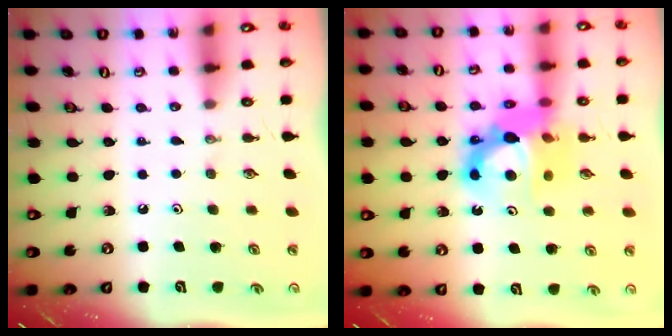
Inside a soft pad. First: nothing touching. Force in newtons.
{"total": 14.2, "press": 14.1, "slide": 1.6}